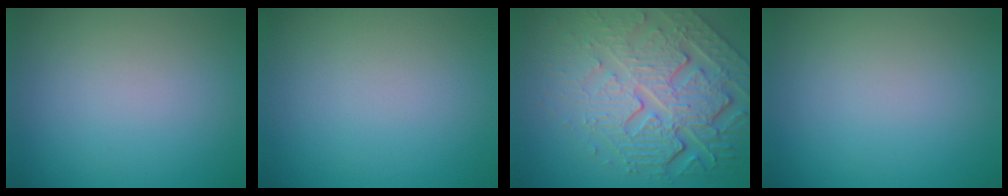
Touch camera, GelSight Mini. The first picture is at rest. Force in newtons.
{"total": 0.0}
{"total": 8.2, "press": 5.8, "slide": 5.7}
{"total": 0.0}